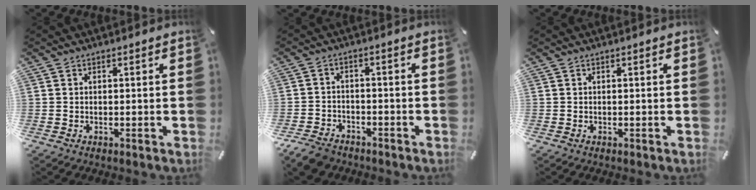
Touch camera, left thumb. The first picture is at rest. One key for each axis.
{"total": 5.3, "fx": -4.2, "fy": 2.8, "fz": 1.5, "tx": -0.037, "ty": 0.020, "tz": -0.084}
{"total": 0.0}